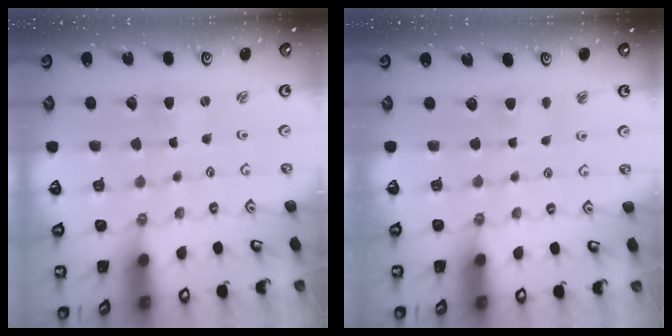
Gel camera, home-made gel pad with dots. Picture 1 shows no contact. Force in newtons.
{"total": 3.8, "press": 3.7, "slide": 0.6}